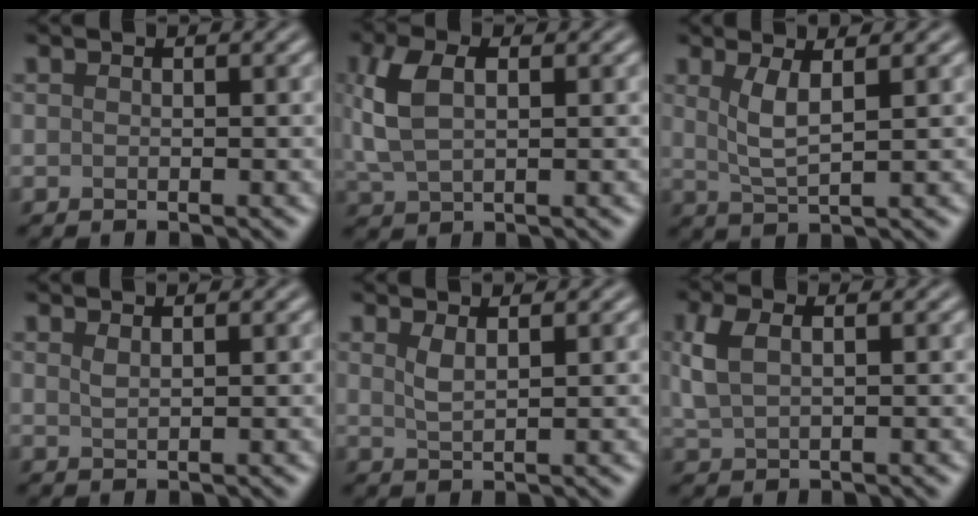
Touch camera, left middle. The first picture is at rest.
{"total": 4.8, "force": [1.2, 2.7, 3.8], "torque": [-0.092, 0.007, 0.025]}
{"total": 3.0, "force": [1.1, 0.8, 2.7], "torque": [-0.055, -0.006, 0.026]}
{"total": 1.0, "force": [0.7, 0.3, 0.6], "torque": [-0.011, 0.000, 0.013]}
{"total": 1.7, "force": [0.9, 0.5, 1.3], "torque": [-0.028, -0.003, 0.020]}
{"total": 3.3, "force": [1.1, 1.8, 2.6], "torque": [-0.067, 0.006, 0.023]}